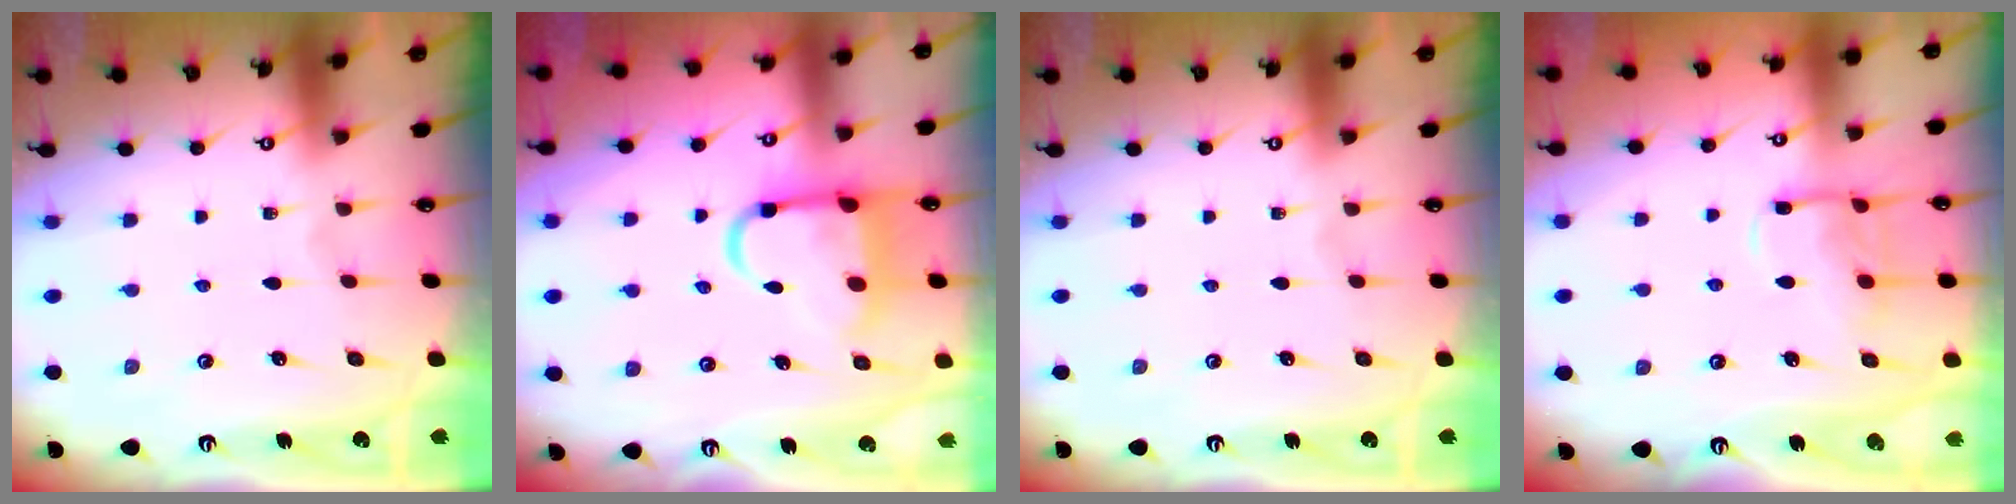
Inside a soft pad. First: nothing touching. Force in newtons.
{"total": 10.6, "press": 10.5, "slide": 1.5}
{"total": 0.0}
{"total": 10.7, "press": 10.6, "slide": 1.2}